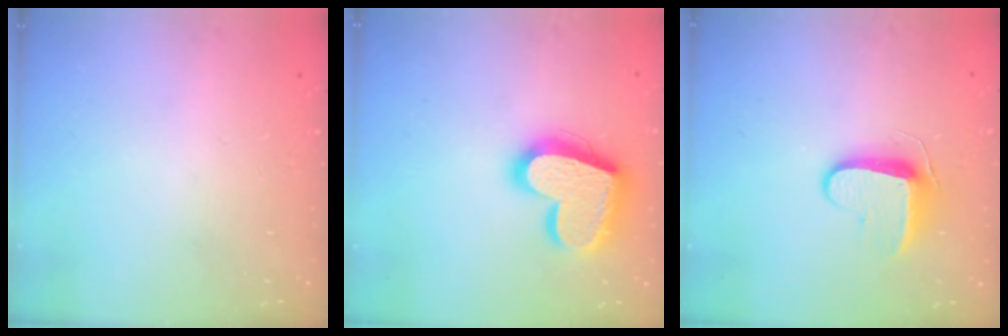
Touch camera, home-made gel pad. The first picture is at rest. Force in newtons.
{"total": 20.5, "press": 20.4, "slide": 1.7}
{"total": 9.1, "press": 9.1, "slide": 0.8}